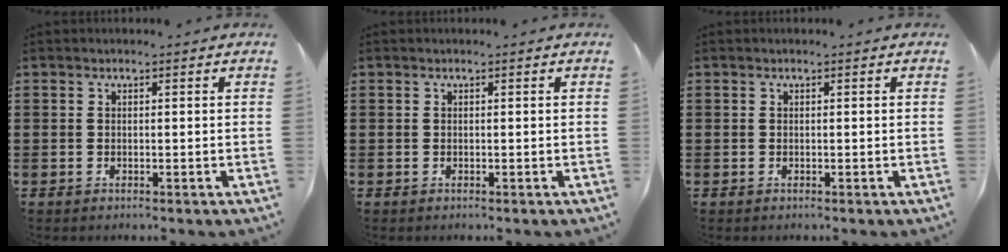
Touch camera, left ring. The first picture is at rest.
{"total": 0.0}
{"total": 0.0}